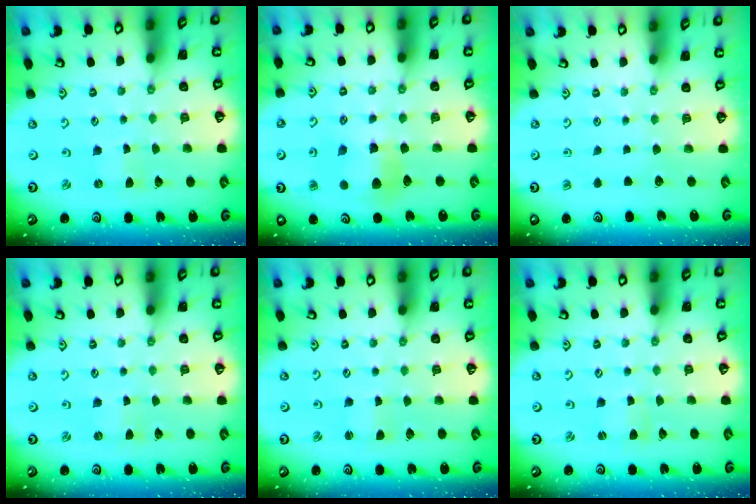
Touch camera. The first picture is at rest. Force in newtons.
{"total": 7.5, "press": 7.4, "slide": 0.6}
{"total": 0.0}
{"total": 0.0}
{"total": 1.0, "press": 1.0, "slide": 0.0}
{"total": 0.9, "press": 0.9, "slide": 0.0}